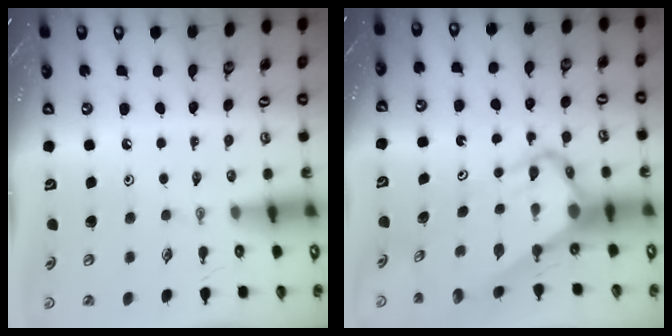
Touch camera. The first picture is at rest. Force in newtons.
{"total": 8.4, "press": 8.4, "slide": 0.9}